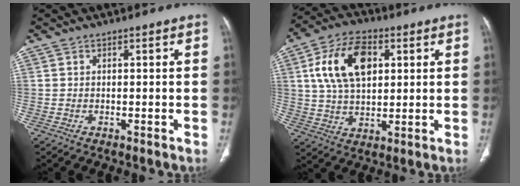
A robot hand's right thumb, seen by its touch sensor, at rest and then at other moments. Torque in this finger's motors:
{"motor_torque": [0.69, 2.34, 0.41, 0.18, 0.05]}